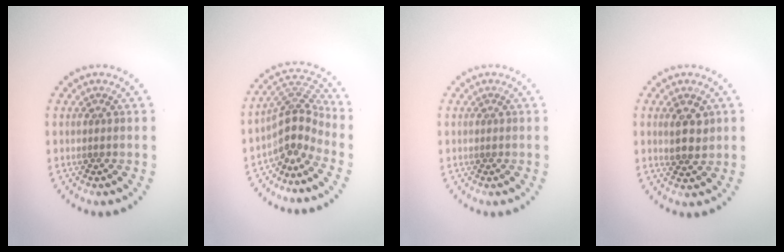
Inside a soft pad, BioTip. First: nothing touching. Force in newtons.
{"total": 3.9, "press": 2.9, "slide": 2.7}
{"total": 0.0}
{"total": 2.5, "press": 2.4, "slide": 0.8}